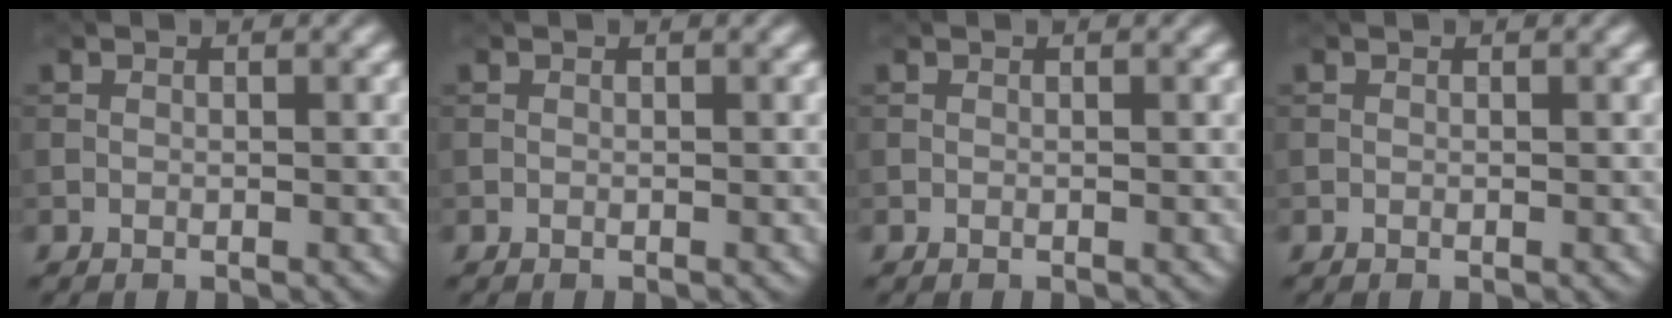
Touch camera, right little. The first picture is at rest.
{"total": 0.0}
{"total": 0.0}
{"total": 0.0}